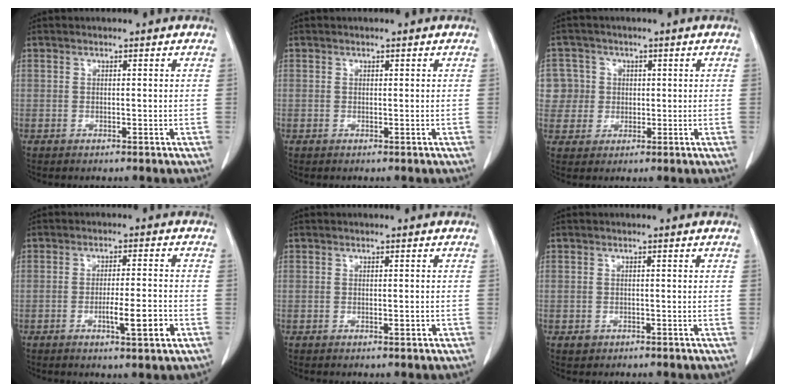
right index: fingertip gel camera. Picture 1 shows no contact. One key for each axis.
{"total": 0.0}
{"total": 6.2, "fx": 1.1, "fy": 6.1, "fz": 0.1, "tx": 0.005, "ty": 0.023, "tz": 0.025}
{"total": 5.9, "fx": -2.2, "fy": 0.4, "fz": 5.4, "tx": -0.083, "ty": -0.005, "tz": -0.033}
{"total": 1.0, "fx": -0.4, "fy": 0.2, "fz": 0.9, "tx": -0.013, "ty": 0.000, "tz": -0.004}
{"total": 1.1, "fx": -0.6, "fy": 0.9, "fz": 0.1, "tx": -0.004, "ty": 0.002, "tz": -0.008}